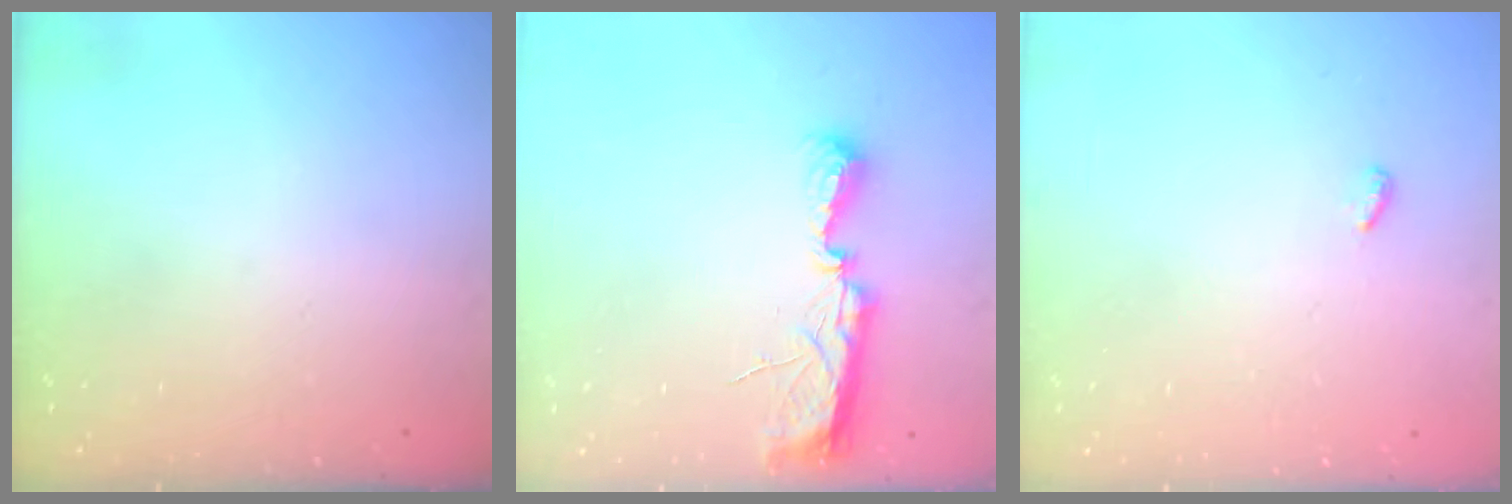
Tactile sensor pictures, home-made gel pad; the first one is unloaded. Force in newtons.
{"total": 10.6, "press": 9.2, "slide": 5.3}
{"total": 3.6, "press": 3.6, "slide": 0.4}